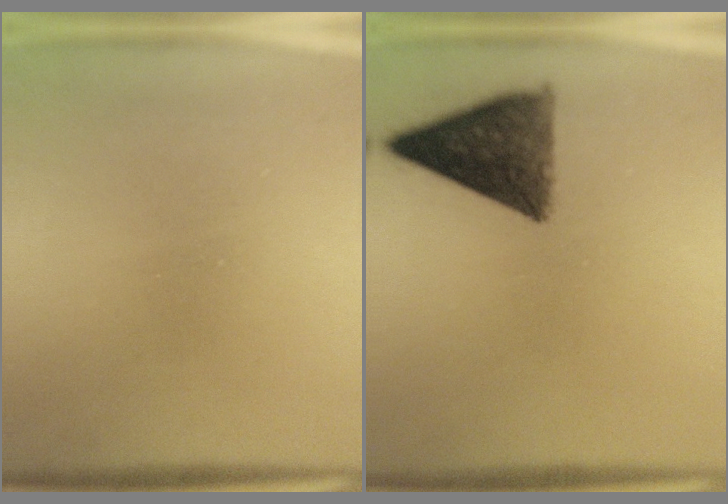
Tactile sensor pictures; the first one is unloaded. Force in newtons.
{"total": 10.4}